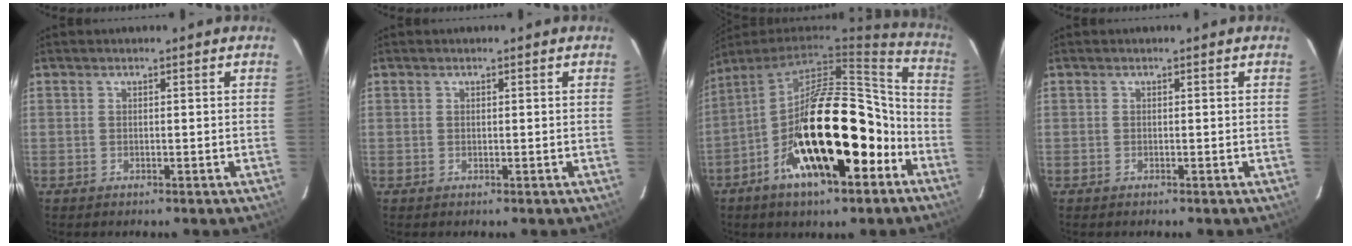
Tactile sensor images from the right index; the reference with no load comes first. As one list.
[{"total": 0.0}, {"total": 24.9, "force": [-10.2, 9.7, 20.5], "torque": [-0.332, -0.003, -0.167]}, {"total": 0.0}]